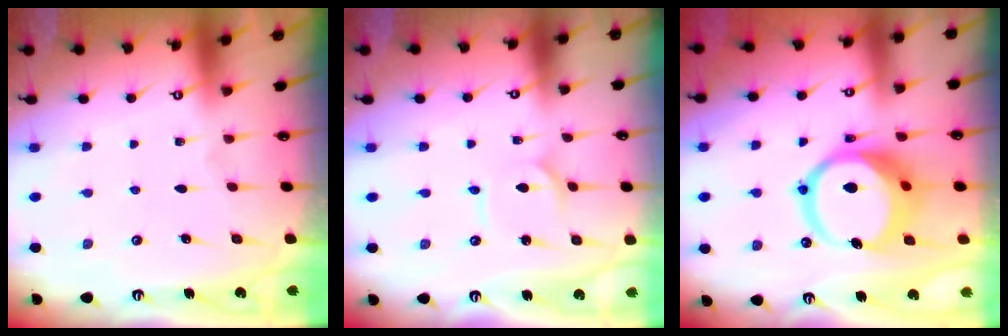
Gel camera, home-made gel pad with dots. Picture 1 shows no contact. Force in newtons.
{"total": 2.3, "press": 2.2, "slide": 0.3}
{"total": 15.0, "press": 14.8, "slide": 1.8}